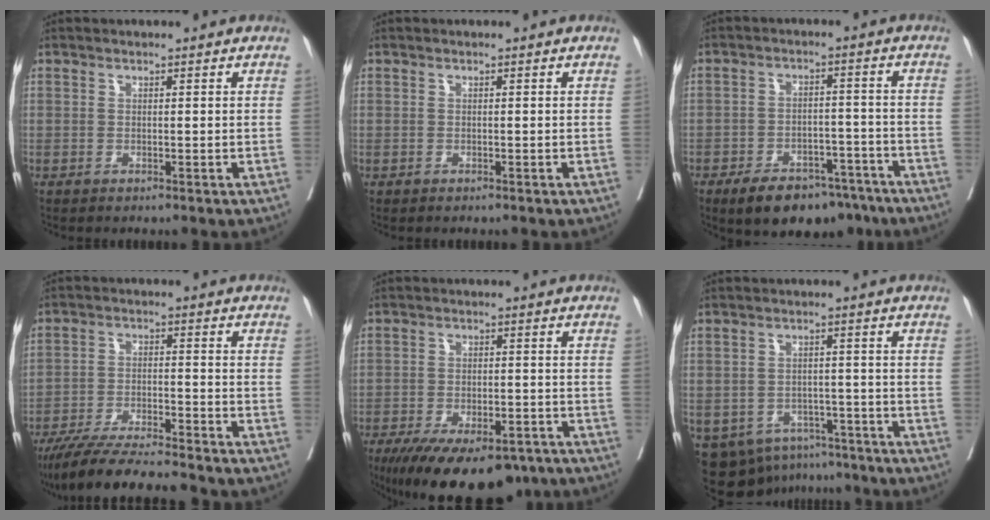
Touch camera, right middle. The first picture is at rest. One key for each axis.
{"total": 0.0}
{"total": 11.6, "fx": -8.7, "fy": 5.5, "fz": 5.3, "tx": -0.061, "ty": 0.015, "tz": -0.131}
{"total": 13.4, "fx": -11.9, "fy": 0.4, "fz": 6.0, "tx": -0.088, "ty": -0.021, "tz": -0.193}
{"total": 17.2, "fx": -12.6, "fy": 6.4, "fz": 9.7, "tx": -0.161, "ty": -0.018, "tz": -0.180}
{"total": 11.7, "fx": -8.1, "fy": 7.6, "fz": 3.7, "tx": -0.071, "ty": 0.010, "tz": -0.102}